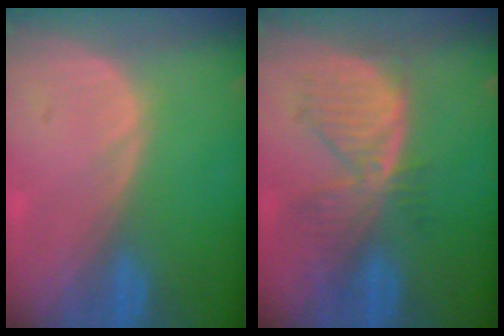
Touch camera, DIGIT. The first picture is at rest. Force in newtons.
{"total": 7.2, "press": 6.5, "slide": 3.1}